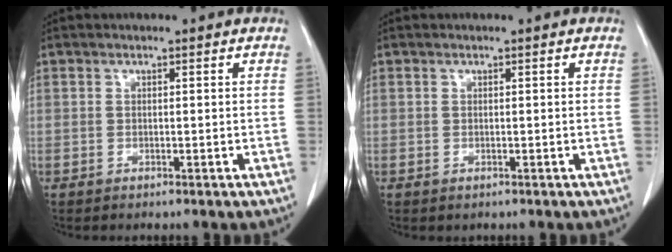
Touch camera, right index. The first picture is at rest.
{"total": 0.0}